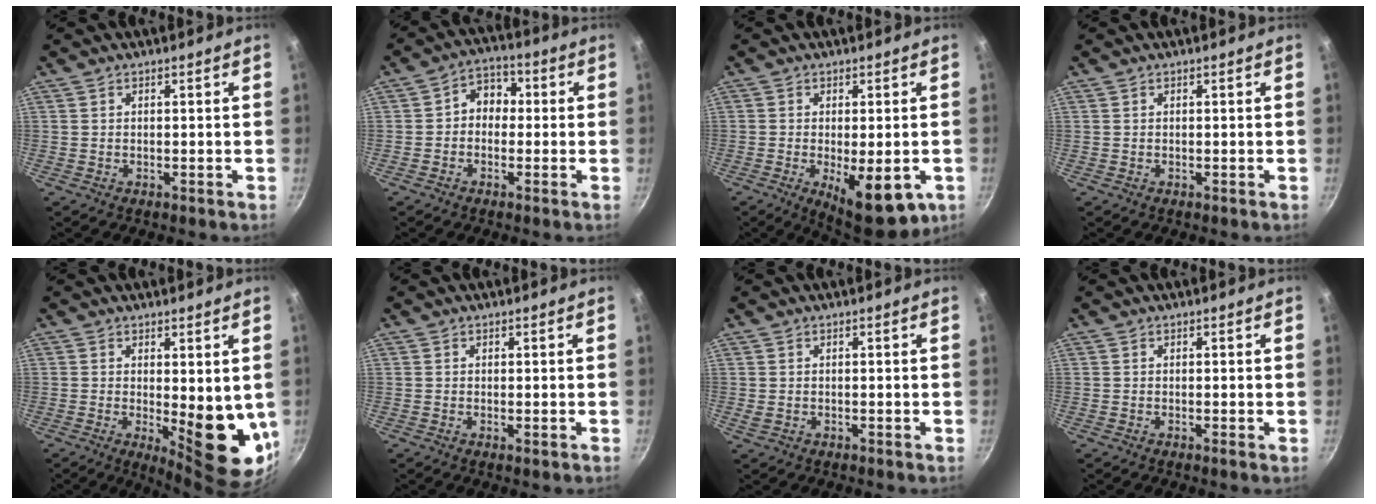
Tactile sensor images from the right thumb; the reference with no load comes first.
{"total": 5.7, "force": [-0.2, 4.7, 3.3], "torque": [-0.015, 0.021, -0.022]}
{"total": 12.4, "force": [-3.8, 4.9, 10.8], "torque": [-0.134, -0.008, -0.040]}
{"total": 0.0}
{"total": 11.8, "force": [-0.3, 4.2, 11.0], "torque": [-0.123, -0.029, 0.008]}
{"total": 0.5, "force": [-0.1, 0.1, 0.5], "torque": [-0.011, -0.004, -0.002]}
{"total": 0.9, "force": [-0.1, 0.6, 0.7], "torque": [-0.011, 0.000, 0.000]}
{"total": 0.6, "force": [-0.2, -0.1, 0.5], "torque": [-0.009, -0.003, -0.005]}